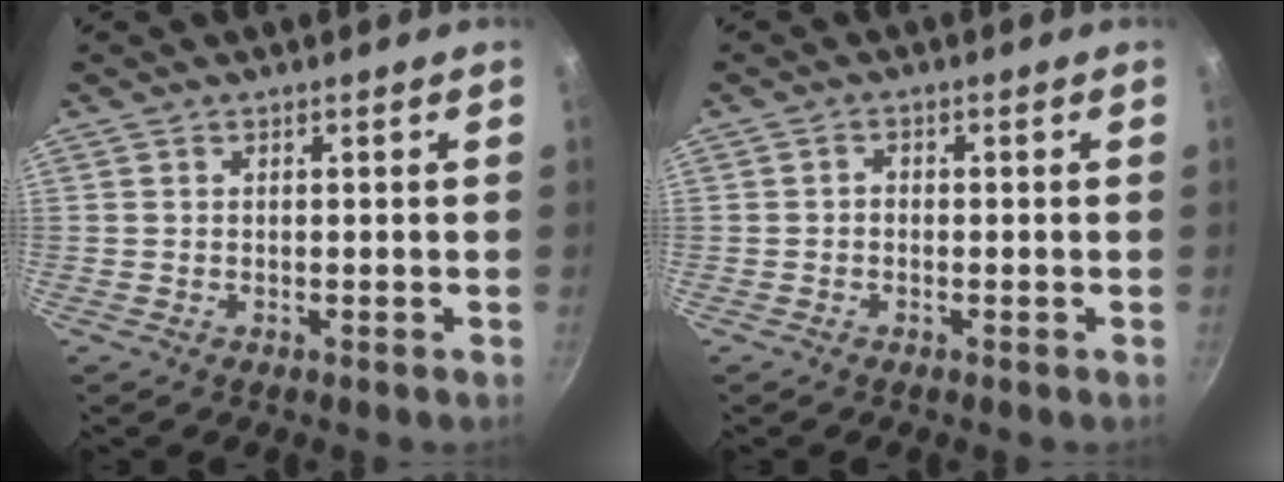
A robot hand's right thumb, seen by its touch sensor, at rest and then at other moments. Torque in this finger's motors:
{"motor_torque": [-0.42, -0.35, 0.23, -0.19, 0.01]}